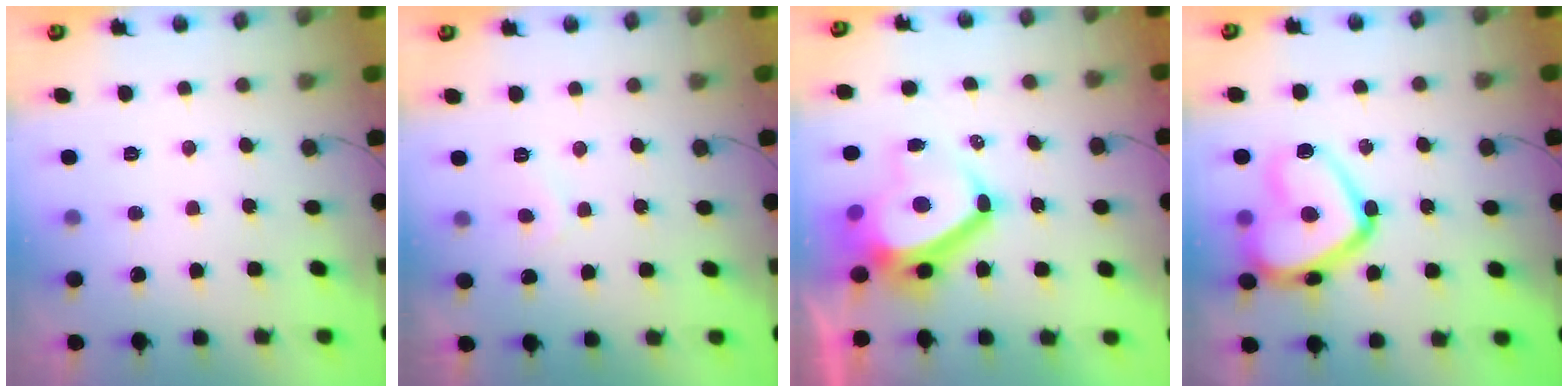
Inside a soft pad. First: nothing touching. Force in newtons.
{"total": 2.0, "press": 1.9, "slide": 0.6}
{"total": 11.9, "press": 11.3, "slide": 3.6}
{"total": 19.2, "press": 19.1, "slide": 1.5}